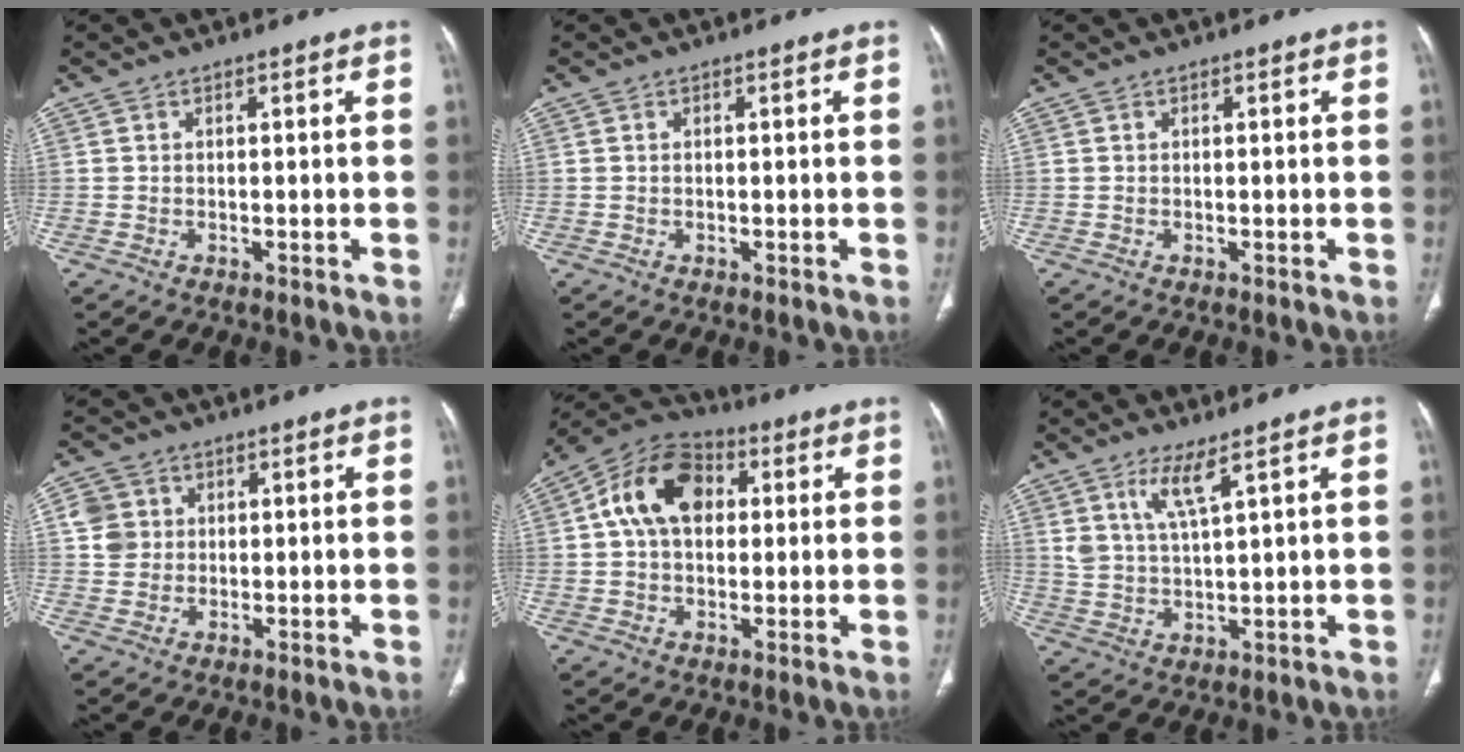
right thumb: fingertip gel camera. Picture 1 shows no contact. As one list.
[{"total": 0.0}, {"total": 0.0}, {"total": 4.7, "force": [1.0, 4.4, 1.1], "torque": [0.000, 0.002, 0.018]}, {"total": 13.7, "force": [2.8, 9.4, 9.5], "torque": [-0.148, 0.023, 0.036]}, {"total": 5.6, "force": [3.6, 0.9, 4.3], "torque": [-0.092, -0.027, 0.080]}]